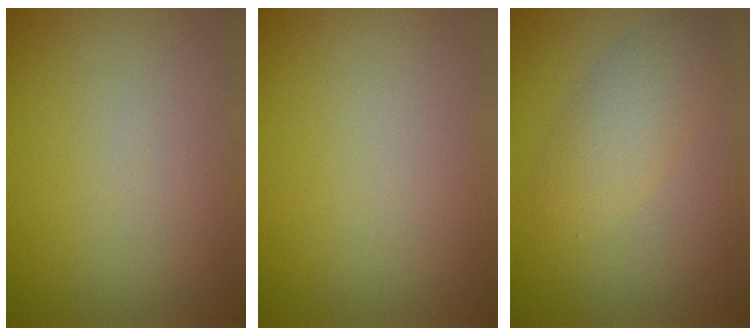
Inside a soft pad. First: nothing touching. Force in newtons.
{"total": 0.0}
{"total": 3.5, "press": 3.5, "slide": 0.1}